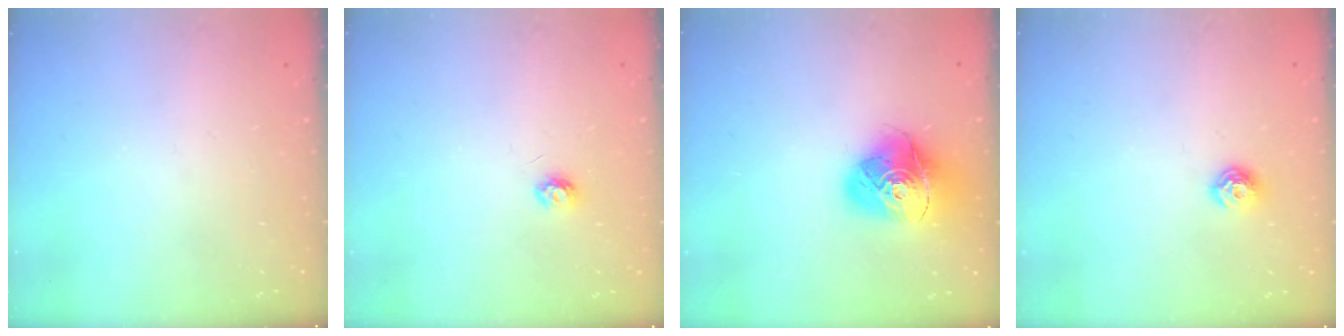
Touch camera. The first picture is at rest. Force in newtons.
{"total": 4.6, "press": 4.6, "slide": 0.5}
{"total": 16.4, "press": 16.3, "slide": 1.8}
{"total": 8.0, "press": 8.0, "slide": 1.0}